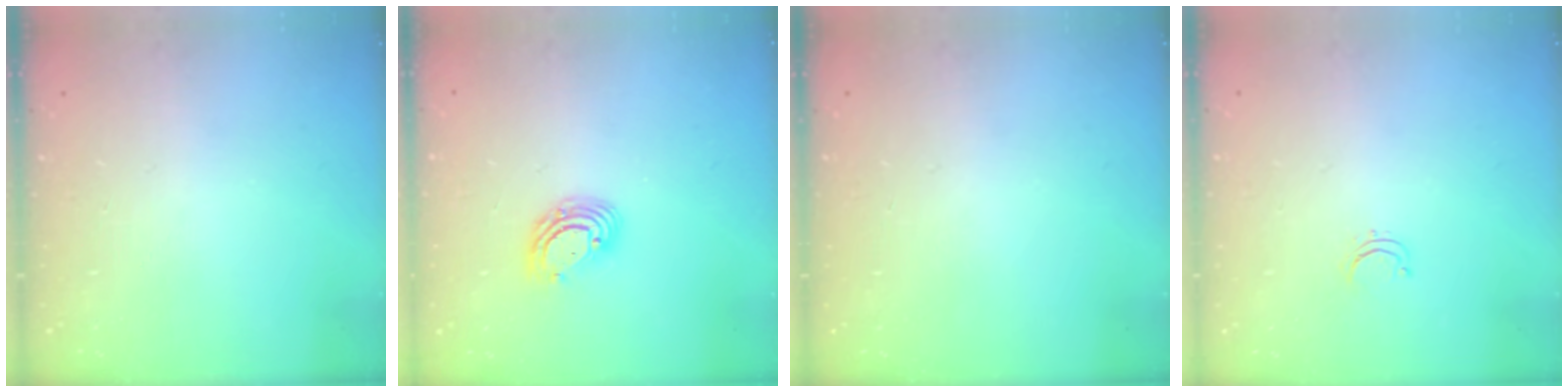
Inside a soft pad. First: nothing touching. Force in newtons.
{"total": 8.0, "press": 7.8, "slide": 1.5}
{"total": 0.0}
{"total": 2.8, "press": 2.8, "slide": 0.2}